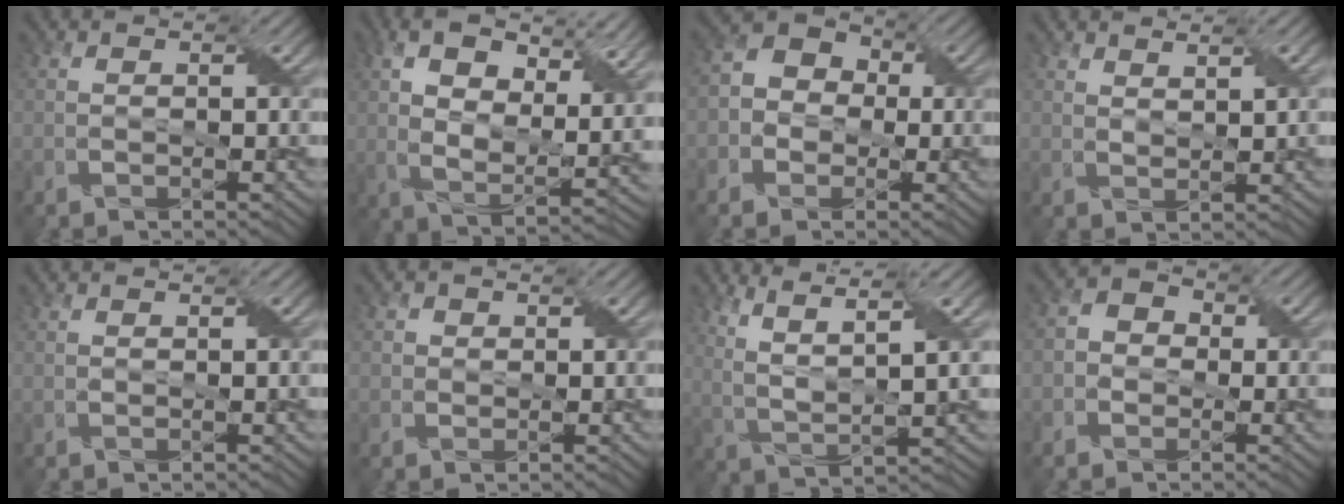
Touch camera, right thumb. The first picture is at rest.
{"total": 13.9, "force": [6.0, 6.6, 10.6], "torque": [-0.196, 0.000, 0.091]}
{"total": 5.4, "force": [-0.8, 4.8, 2.4], "torque": [-0.051, 0.008, -0.029]}
{"total": 2.0, "force": [1.7, 0.2, 1.0], "torque": [-0.021, -0.001, 0.036]}
{"total": 0.0}
{"total": 1.5, "force": [0.5, 1.4, 0.3], "torque": [-0.005, -0.001, 0.005]}
{"total": 7.3, "force": [4.3, 1.4, 5.7], "torque": [-0.125, 0.002, 0.089]}
{"total": 3.1, "force": [-0.9, 2.7, 1.1], "torque": [-0.020, 0.009, -0.021]}